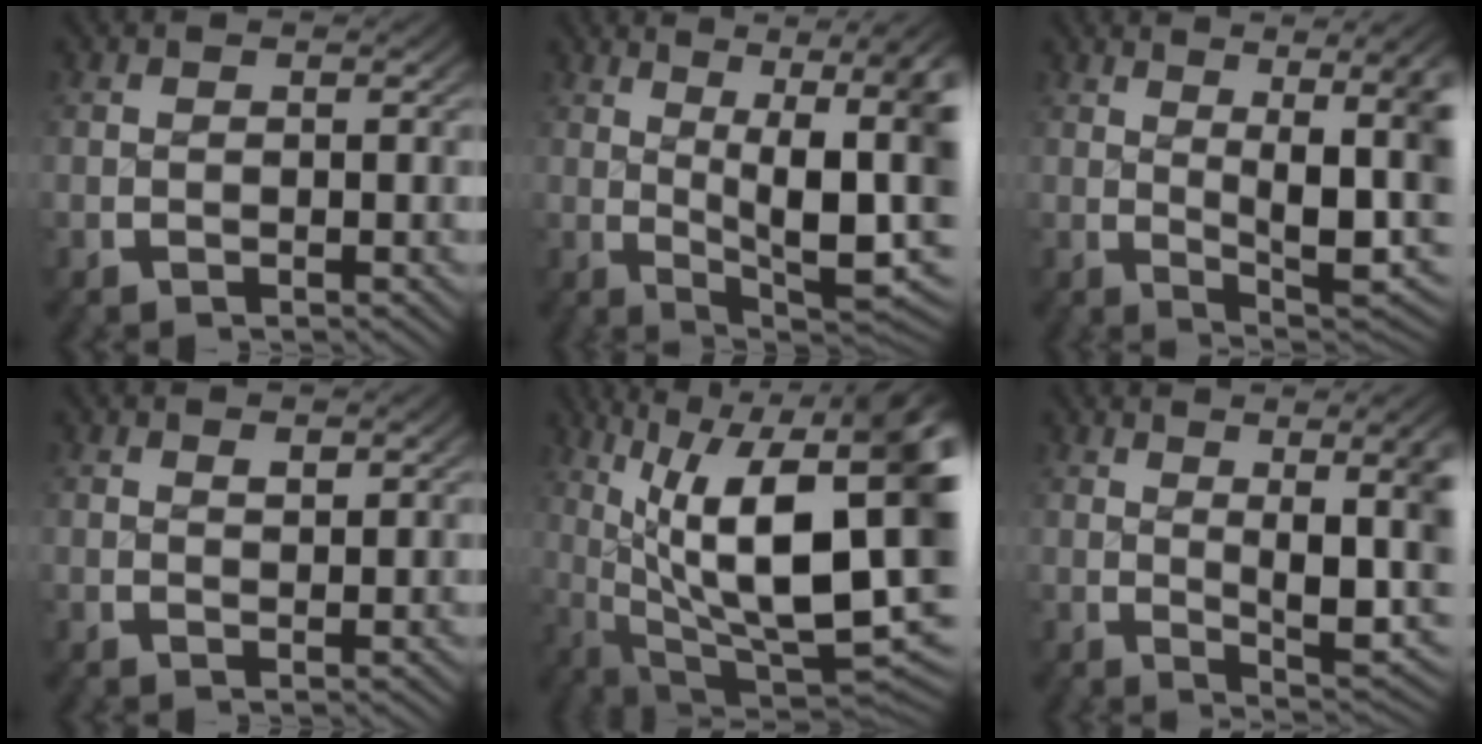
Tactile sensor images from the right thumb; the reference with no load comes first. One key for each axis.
{"total": 12.0, "fx": 1.0, "fy": 6.4, "fz": 10.1, "tx": -0.144, "ty": -0.041, "tz": 0.029}
{"total": 11.1, "fx": 1.0, "fy": 5.3, "fz": 9.7, "tx": -0.134, "ty": -0.027, "tz": 0.028}
{"total": 1.0, "fx": 0.9, "fy": 0.2, "fz": 0.4, "tx": -0.002, "ty": -0.003, "tz": 0.021}
{"total": 19.3, "fx": 0.3, "fy": 10.7, "fz": 16.1, "tx": -0.269, "ty": -0.065, "tz": 0.038}
{"total": 10.0, "fx": 0.8, "fy": 4.4, "fz": 9.0, "tx": -0.123, "ty": -0.021, "tz": 0.024}